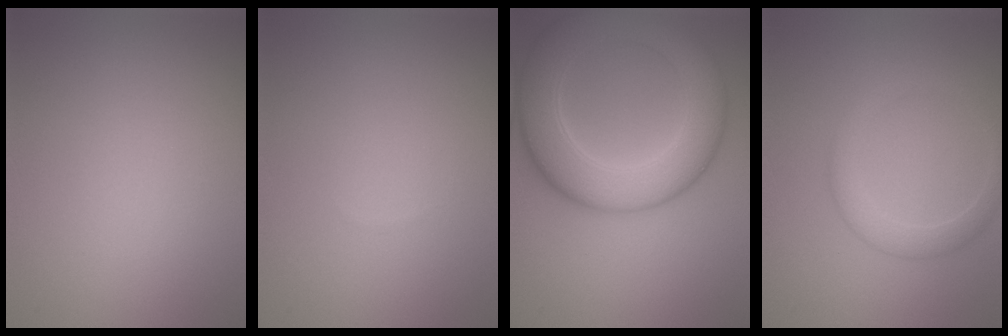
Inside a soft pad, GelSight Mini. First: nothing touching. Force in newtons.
{"total": 0.0}
{"total": 8.8, "press": 8.8, "slide": 0.1}
{"total": 2.2, "press": 2.2, "slide": 0.1}